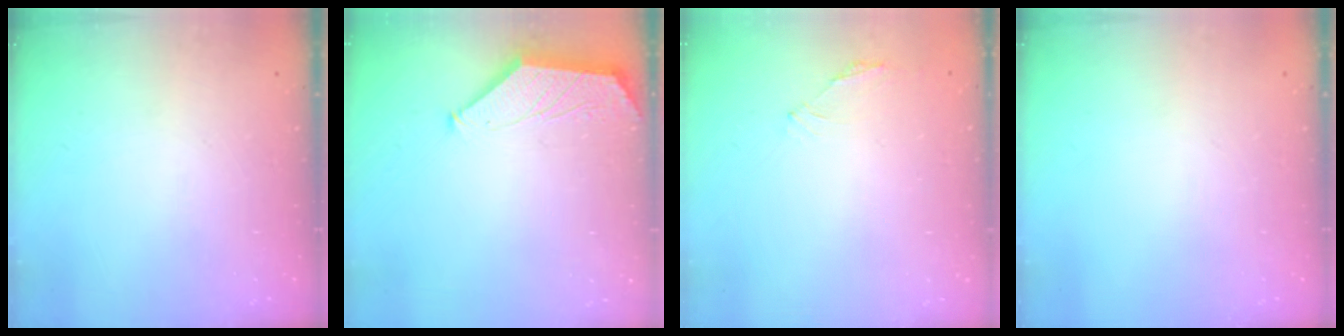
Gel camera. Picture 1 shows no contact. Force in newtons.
{"total": 1.1, "press": 1.1, "slide": 0.2}
{"total": 1.2, "press": 1.0, "slide": 0.5}
{"total": 0.0}